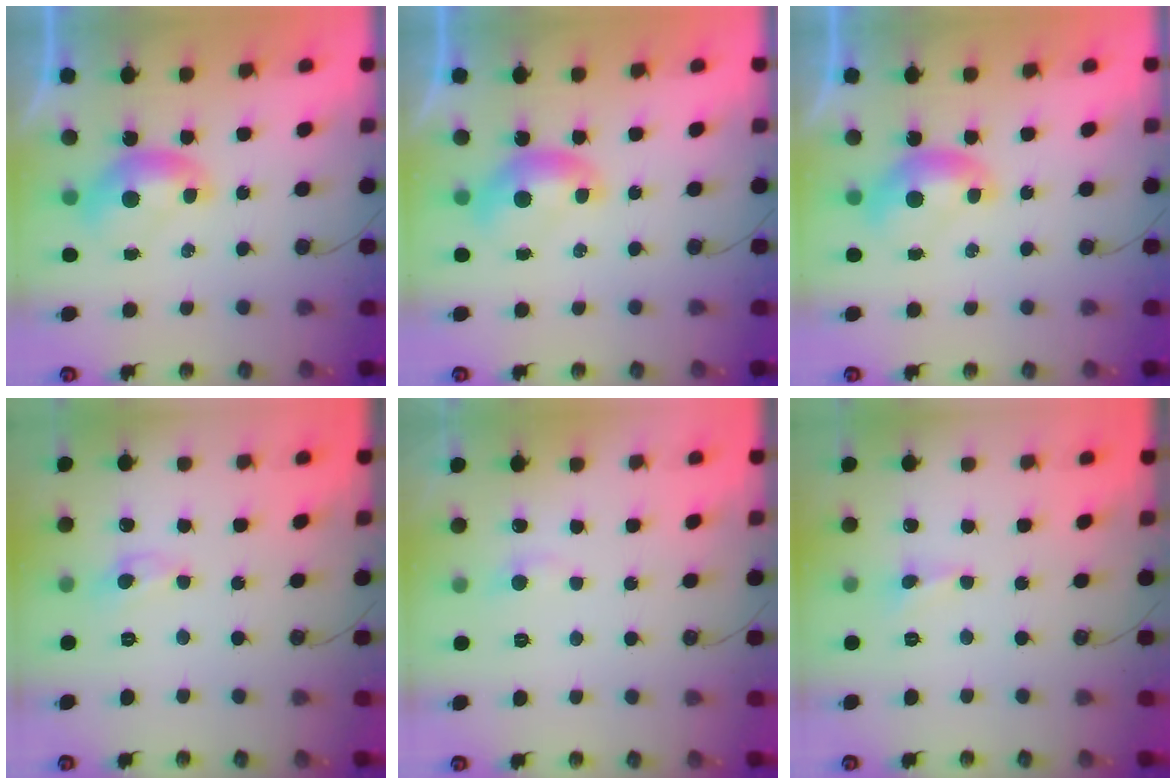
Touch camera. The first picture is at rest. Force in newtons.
{"total": 0.0}
{"total": 0.0}
{"total": 0.5, "press": 0.5, "slide": 0.3}
{"total": 1.1, "press": 0.8, "slide": 0.8}
{"total": 0.9, "press": 0.9, "slide": 0.2}